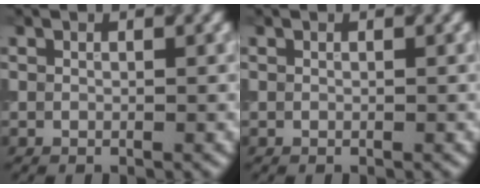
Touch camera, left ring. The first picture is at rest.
{"total": 0.0}